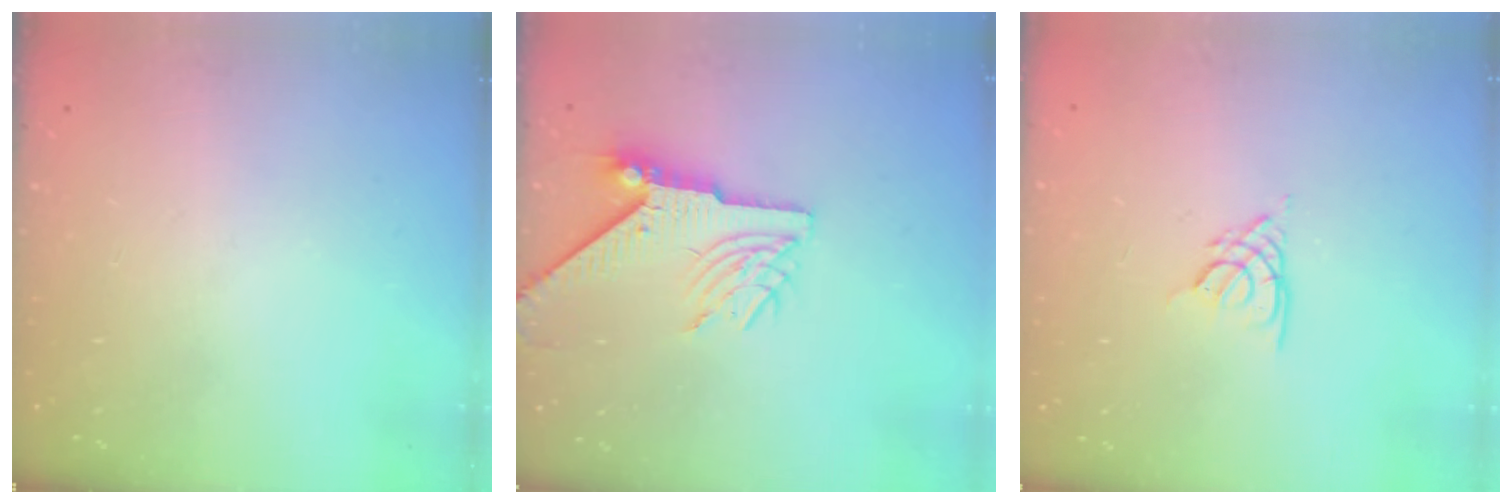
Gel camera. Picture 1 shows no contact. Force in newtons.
{"total": 7.7, "press": 7.6, "slide": 0.9}
{"total": 2.7, "press": 2.7, "slide": 0.4}